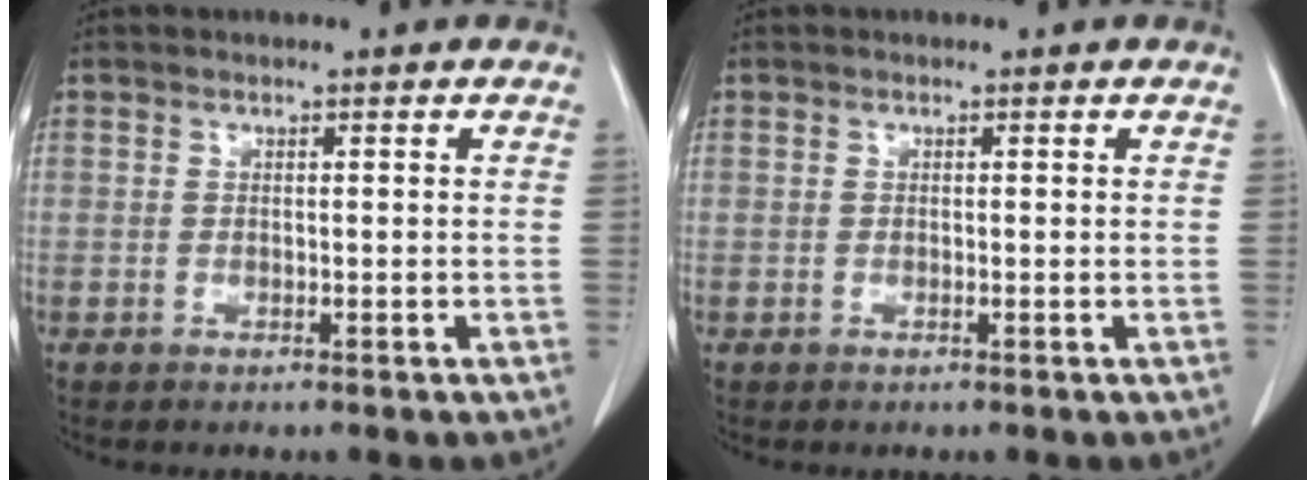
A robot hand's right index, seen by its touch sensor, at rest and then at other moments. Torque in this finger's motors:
{"motor_torque": [0.04, 0.14, 0.05, 0.00]}